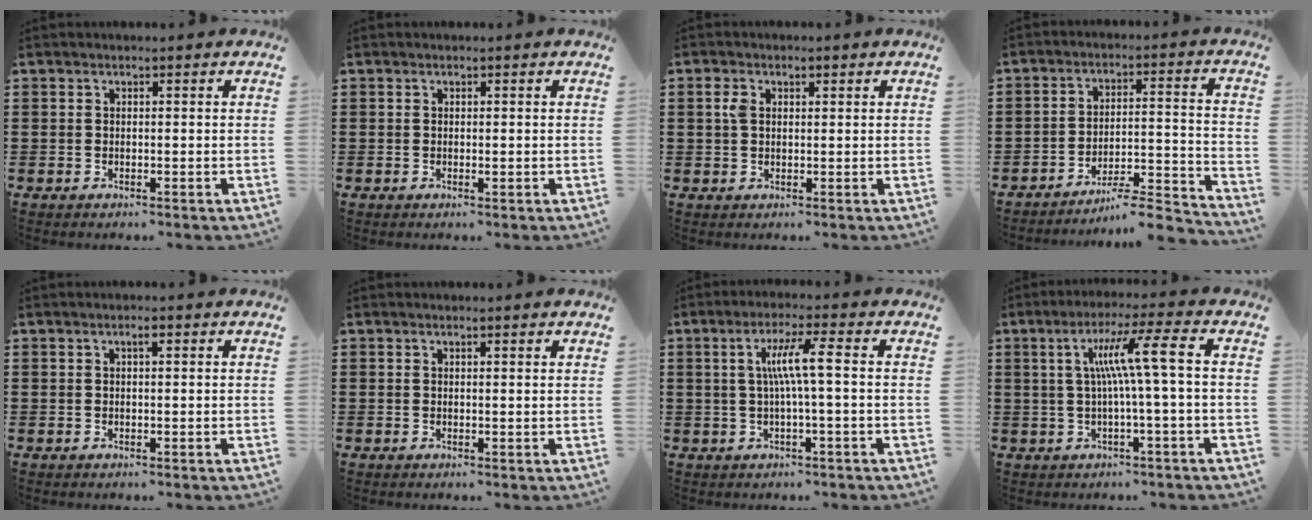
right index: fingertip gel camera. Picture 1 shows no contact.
{"total": 0.0}
{"total": 2.4, "force": [0.7, 1.4, 1.8], "torque": [-0.040, 0.009, 0.011]}
{"total": 6.0, "force": [-5.6, 0.3, 2.1], "torque": [-0.033, -0.005, -0.111]}
{"total": 1.2, "force": [0.5, 0.3, 1.1], "torque": [-0.021, 0.005, 0.007]}
{"total": 0.6, "force": [0.4, 0.0, 0.4], "torque": [-0.007, -0.001, 0.009]}
{"total": 6.0, "force": [0.3, 0.1, 6.0], "torque": [-0.115, 0.000, -0.002]}
{"total": 8.5, "force": [0.9, -0.4, 8.4], "torque": [-0.162, 0.004, 0.003]}